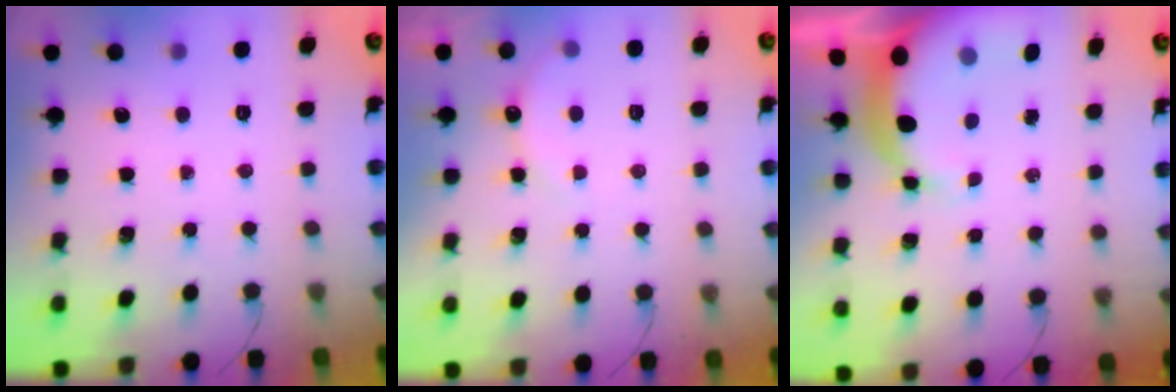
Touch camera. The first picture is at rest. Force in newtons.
{"total": 3.5, "press": 3.4, "slide": 1.0}
{"total": 7.8, "press": 7.5, "slide": 1.9}